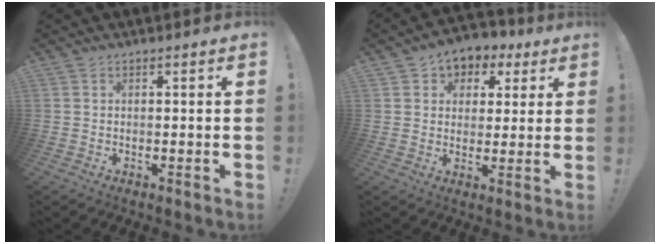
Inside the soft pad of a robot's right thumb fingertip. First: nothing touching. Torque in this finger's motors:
{"motor_torque": [-0.45, 0.68, 0.21, 0.14, 0.22]}